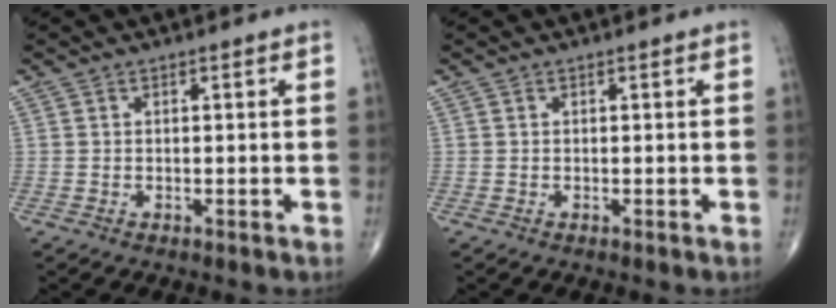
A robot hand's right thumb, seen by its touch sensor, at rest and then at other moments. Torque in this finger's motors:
{"motor_torque": [0.01, 0.00, 0.00, 0.00, 0.00]}